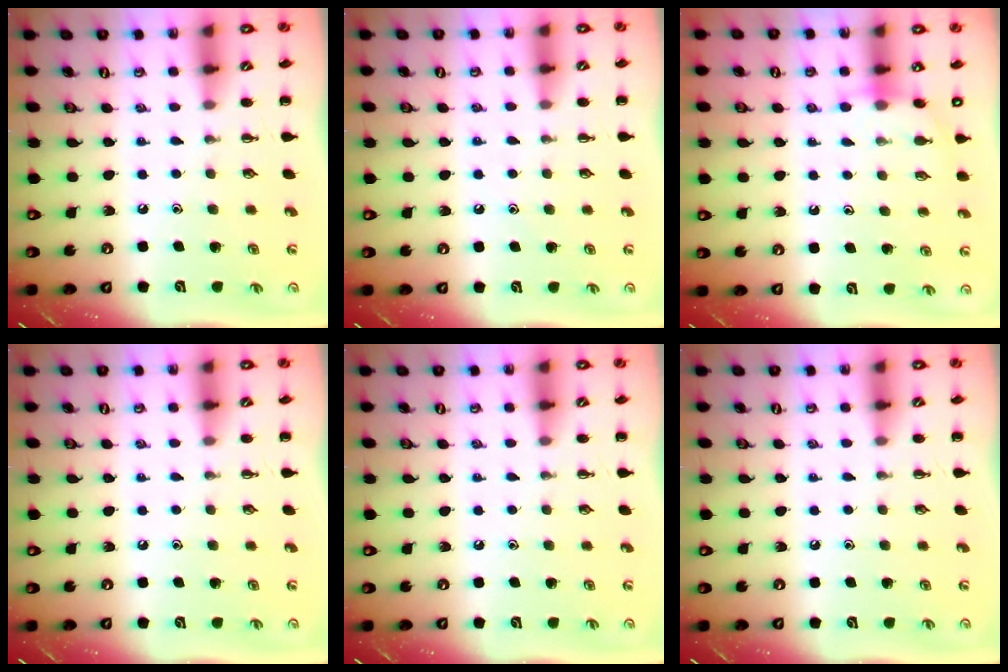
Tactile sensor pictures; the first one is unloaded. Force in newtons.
{"total": 7.5, "press": 7.3, "slide": 1.4}
{"total": 6.4, "press": 6.3, "slide": 1.3}
{"total": 0.0}
{"total": 0.0}
{"total": 0.0}